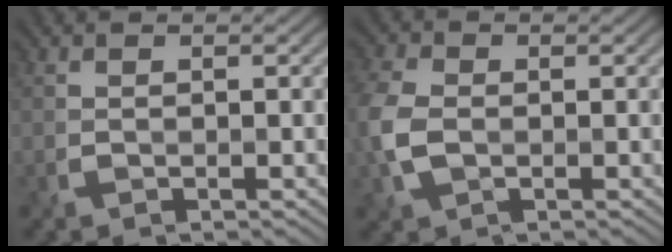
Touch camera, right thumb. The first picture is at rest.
{"total": 5.5, "force": [-0.9, 3.9, 3.8], "torque": [-0.113, -0.004, -0.025]}